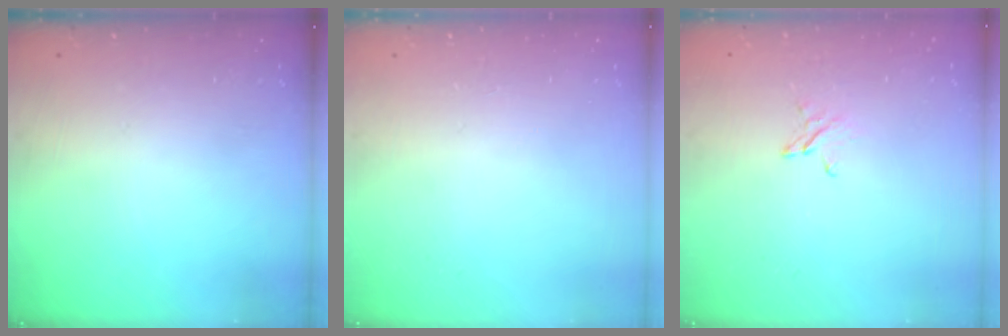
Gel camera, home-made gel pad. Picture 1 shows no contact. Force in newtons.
{"total": 0.0}
{"total": 2.5, "press": 2.4, "slide": 0.2}